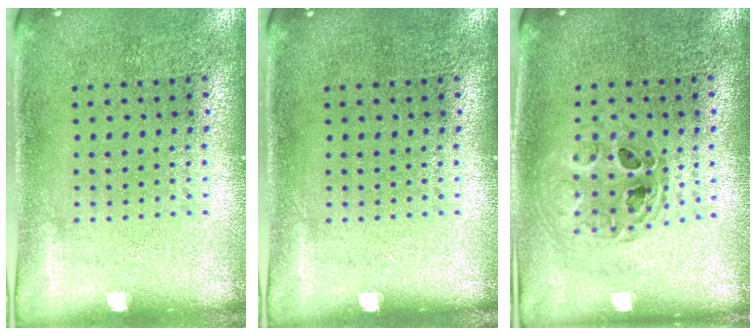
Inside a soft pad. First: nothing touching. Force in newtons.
{"total": 0.0}
{"total": 0.8, "press": 0.8, "slide": 0.1}